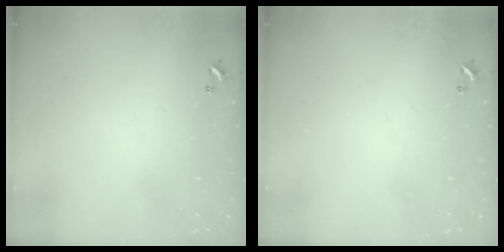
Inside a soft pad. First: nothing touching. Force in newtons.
{"total": 0.0}